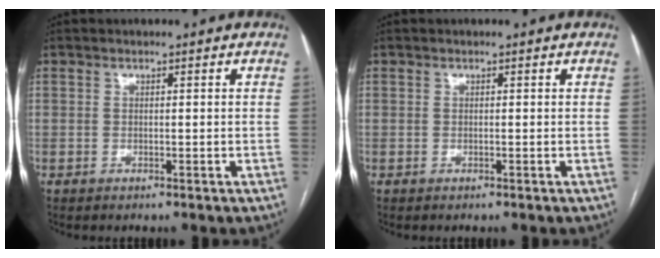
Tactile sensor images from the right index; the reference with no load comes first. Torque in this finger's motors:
{"motor_torque": [0.11, 0.06, 0.02, 0.00]}